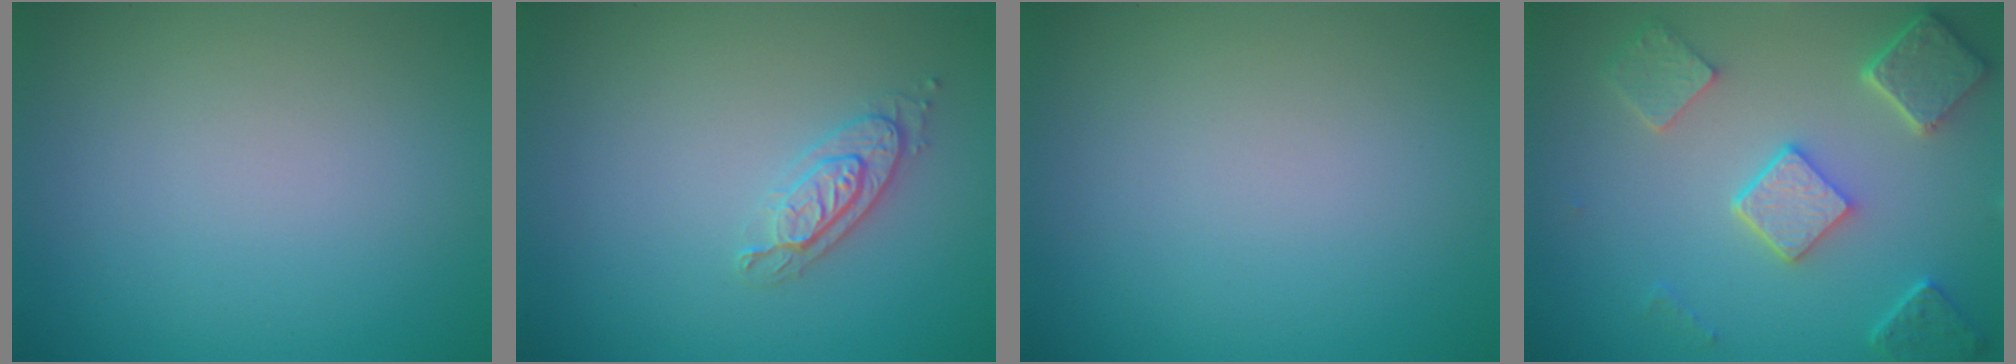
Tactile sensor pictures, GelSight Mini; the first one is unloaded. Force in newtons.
{"total": 2.1, "press": 2.0, "slide": 0.6}
{"total": 0.0}
{"total": 5.4, "press": 4.1, "slide": 3.5}